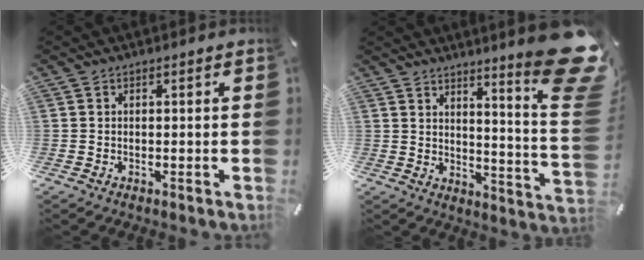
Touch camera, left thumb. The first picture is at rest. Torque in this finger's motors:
{"motor_torque": [3.44, 1.57, 1.17, -1.60, 0.40]}